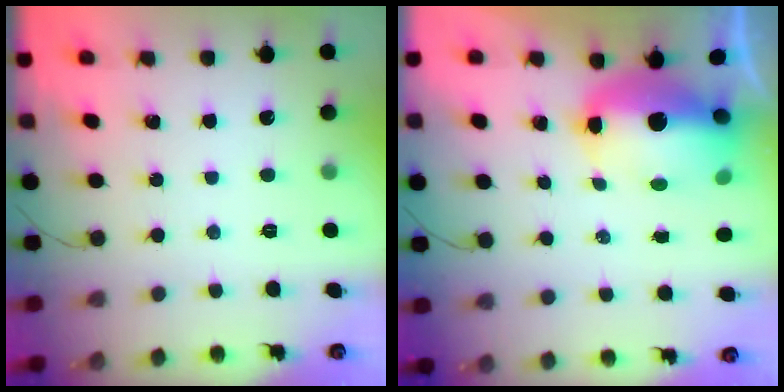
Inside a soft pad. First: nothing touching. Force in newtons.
{"total": 17.7, "press": 14.1, "slide": 10.6}